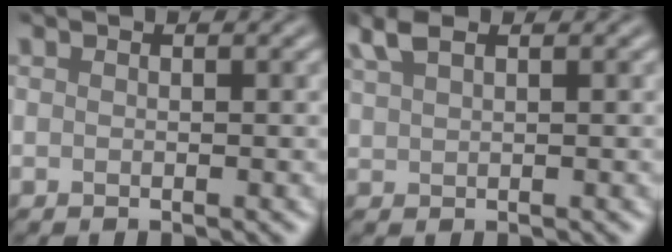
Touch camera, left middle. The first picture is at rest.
{"total": 1.1, "force": [0.8, -0.8, -0.2], "torque": [-0.028, -0.005, 0.053]}